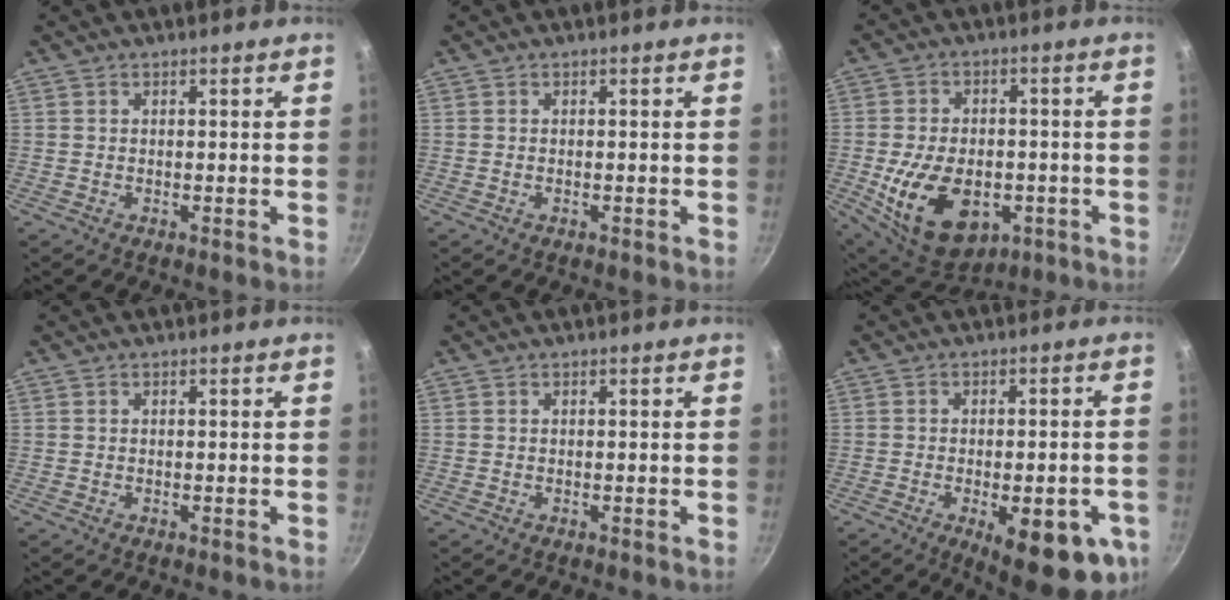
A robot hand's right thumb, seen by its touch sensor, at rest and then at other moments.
{"total": 0.0}
{"total": 17.4, "force": [-4.6, 11.3, 12.3], "torque": [-0.190, 0.005, -0.056]}
{"total": 0.0}
{"total": 0.0}
{"total": 15.8, "force": [-5.6, 5.8, 13.6], "torque": [-0.144, 0.000, -0.065]}